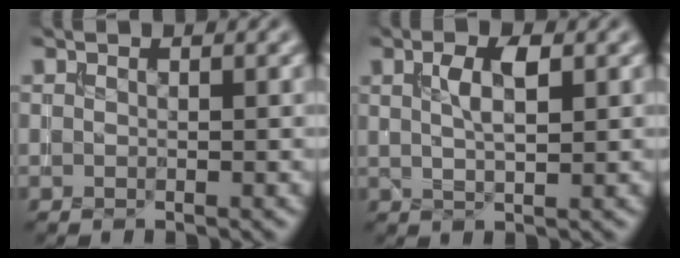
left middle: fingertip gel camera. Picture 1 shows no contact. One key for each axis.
{"total": 2.8, "fx": 0.9, "fy": 0.9, "fz": 2.5, "tx": -0.045, "ty": 0.004, "tz": 0.019}